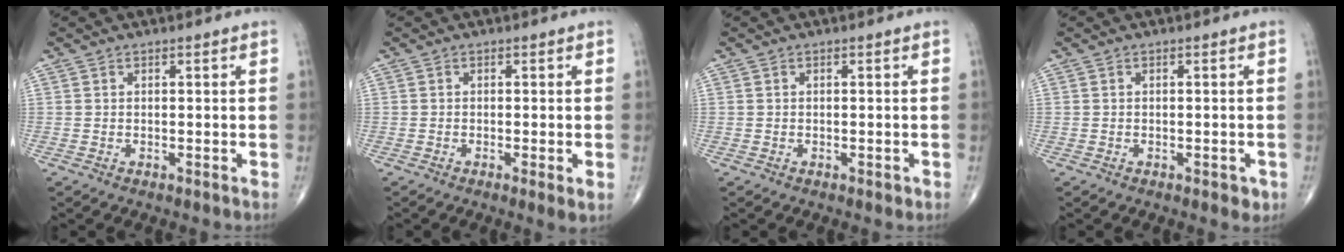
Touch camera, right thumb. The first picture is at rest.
{"total": 2.3, "force": [-0.6, 0.3, 2.2], "torque": [-0.042, -0.010, -0.013]}
{"total": 0.8, "force": [-0.3, 0.4, 0.6], "torque": [-0.007, -0.001, -0.004]}
{"total": 1.9, "force": [-0.8, 0.9, 1.4], "torque": [-0.012, 0.000, -0.008]}